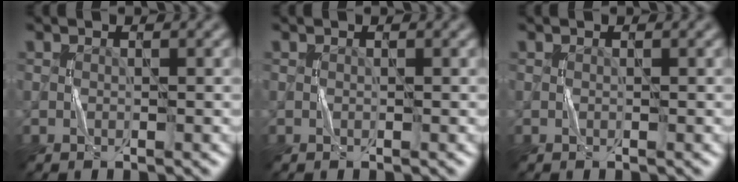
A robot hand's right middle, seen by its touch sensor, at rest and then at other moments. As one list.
[{"total": 0.0}, {"total": 0.0}]